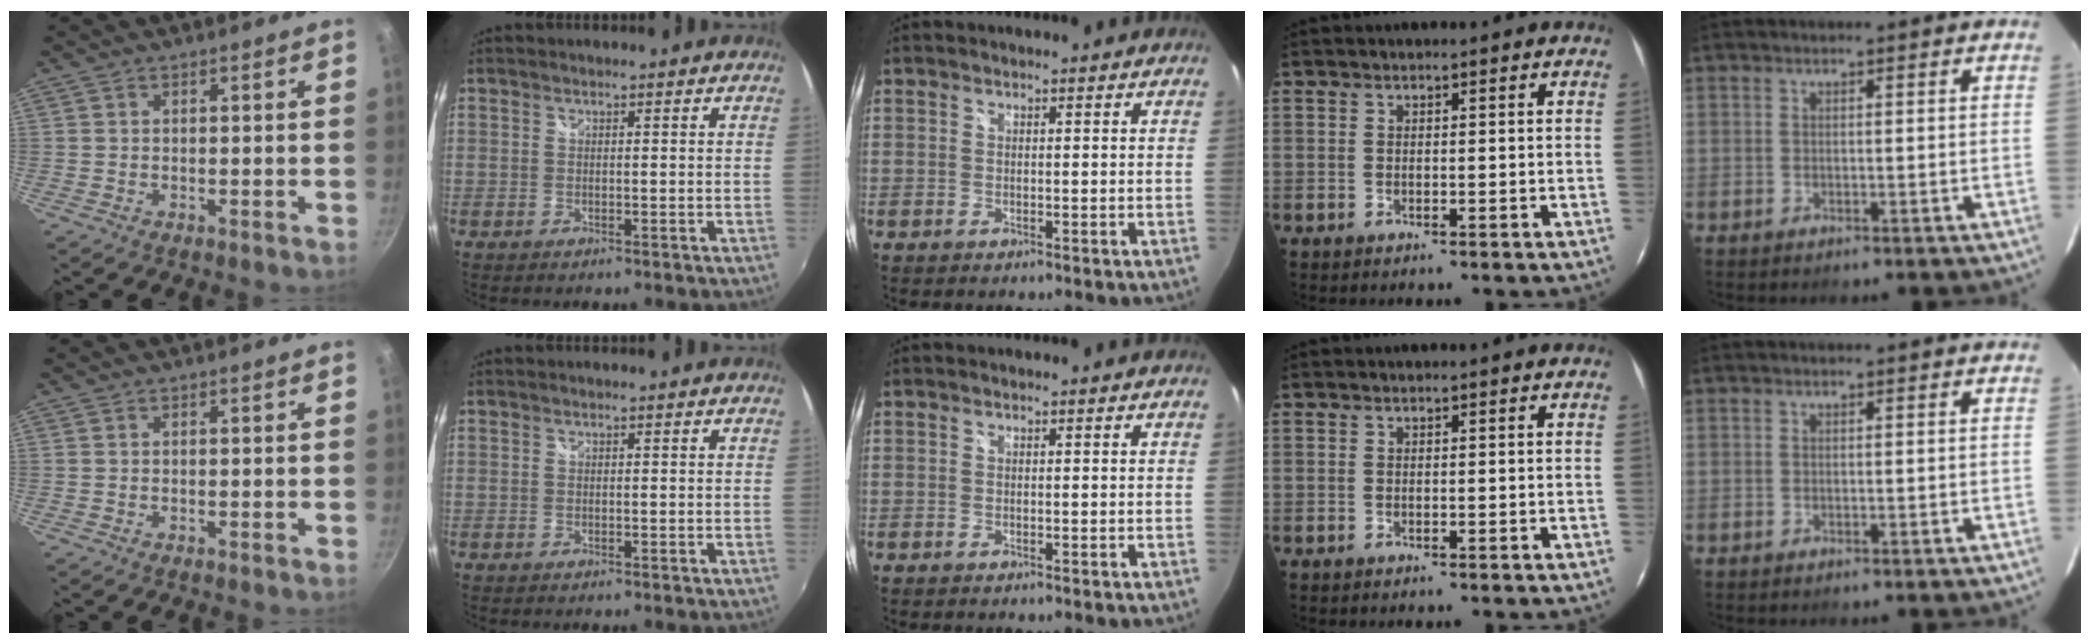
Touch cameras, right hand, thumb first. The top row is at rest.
{}